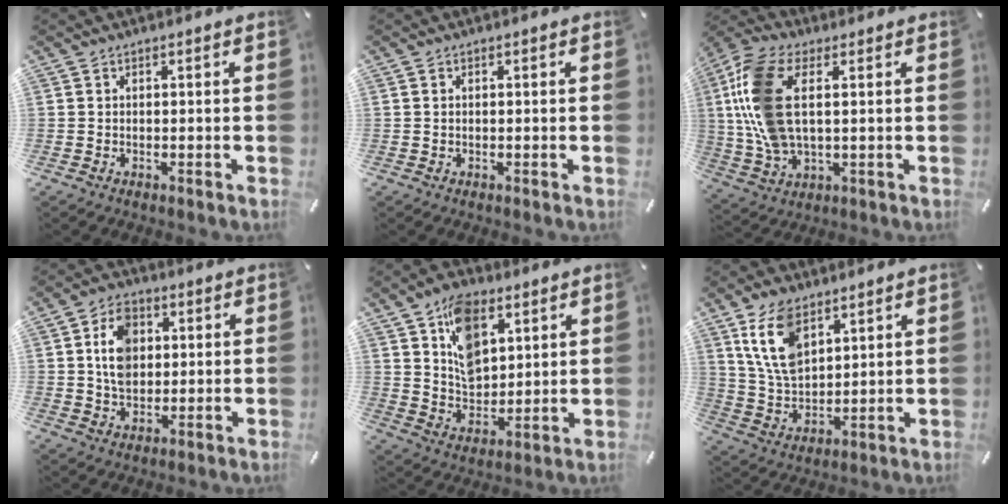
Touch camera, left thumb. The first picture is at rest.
{"total": 0.6, "force": [0.1, 0.5, 0.4], "torque": [-0.008, 0.004, 0.001]}
{"total": 14.6, "force": [2.6, 7.8, 12.0], "torque": [-0.275, -0.008, 0.051]}
{"total": 9.1, "force": [1.8, 6.9, 5.7], "torque": [-0.111, 0.005, 0.029]}
{"total": 12.3, "force": [6.1, 8.4, 6.6], "torque": [-0.111, -0.017, 0.116]}
{"total": 11.7, "force": [6.7, 6.6, 7.0], "torque": [-0.181, -0.021, 0.124]}